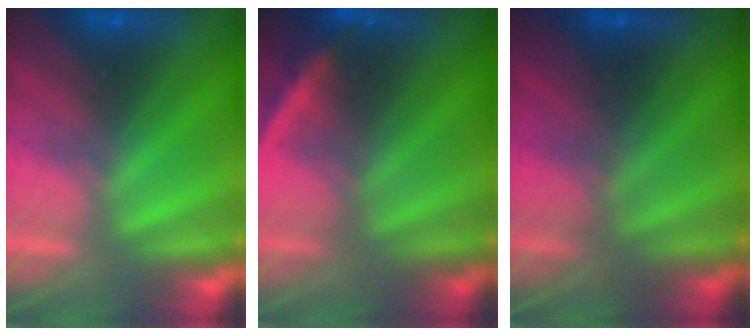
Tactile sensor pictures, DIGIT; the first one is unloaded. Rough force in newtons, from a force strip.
{"total": 2.2}
{"total": 1.7}